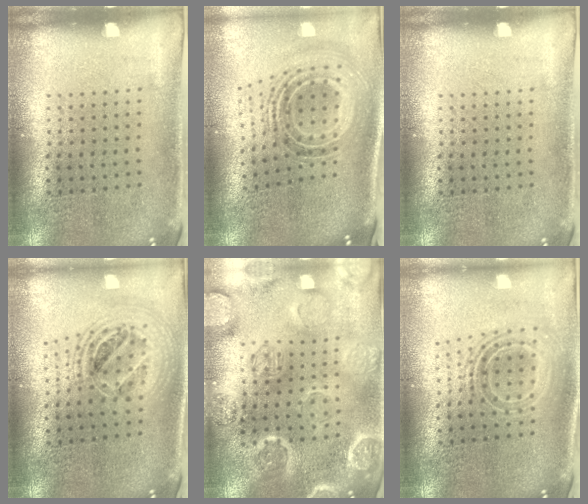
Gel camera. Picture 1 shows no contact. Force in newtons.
{"total": 1.7, "press": 1.3, "slide": 1.0}
{"total": 0.0}
{"total": 2.1, "press": 1.7, "slide": 1.2}
{"total": 3.3, "press": 3.3, "slide": 0.7}
{"total": 1.8, "press": 1.4, "slide": 1.1}